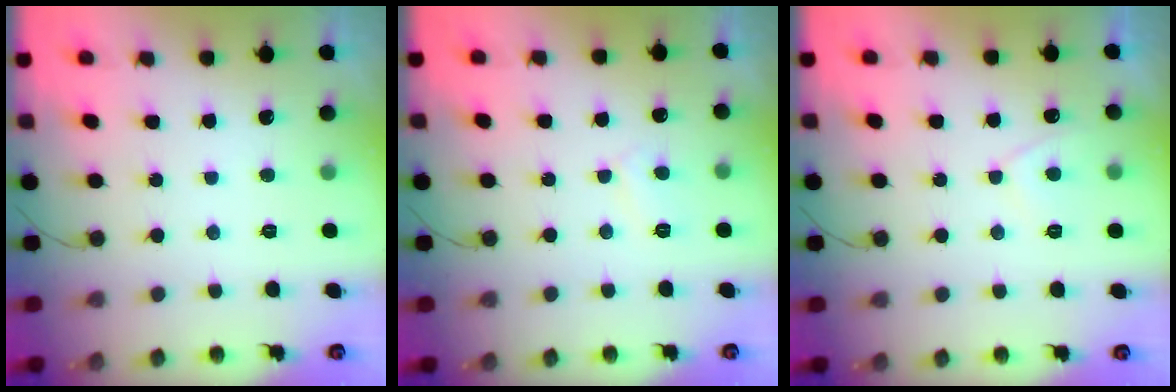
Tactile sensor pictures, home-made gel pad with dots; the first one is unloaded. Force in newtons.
{"total": 4.8, "press": 4.7, "slide": 0.4}
{"total": 2.8, "press": 2.7, "slide": 0.5}